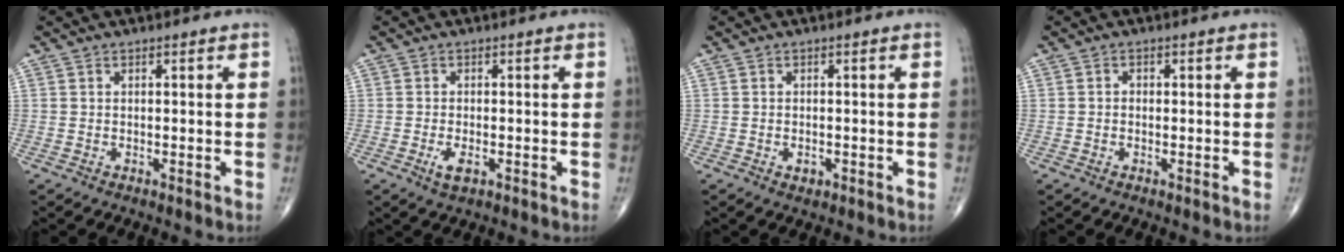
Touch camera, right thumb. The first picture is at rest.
{"total": 2.7, "force": [-0.9, 1.1, 2.2], "torque": [-0.043, -0.004, -0.015]}
{"total": 1.4, "force": [-0.5, 0.9, 0.9], "torque": [-0.011, 0.000, -0.005]}
{"total": 0.8, "force": [-0.1, 0.7, 0.5], "torque": [-0.004, 0.003, -0.005]}